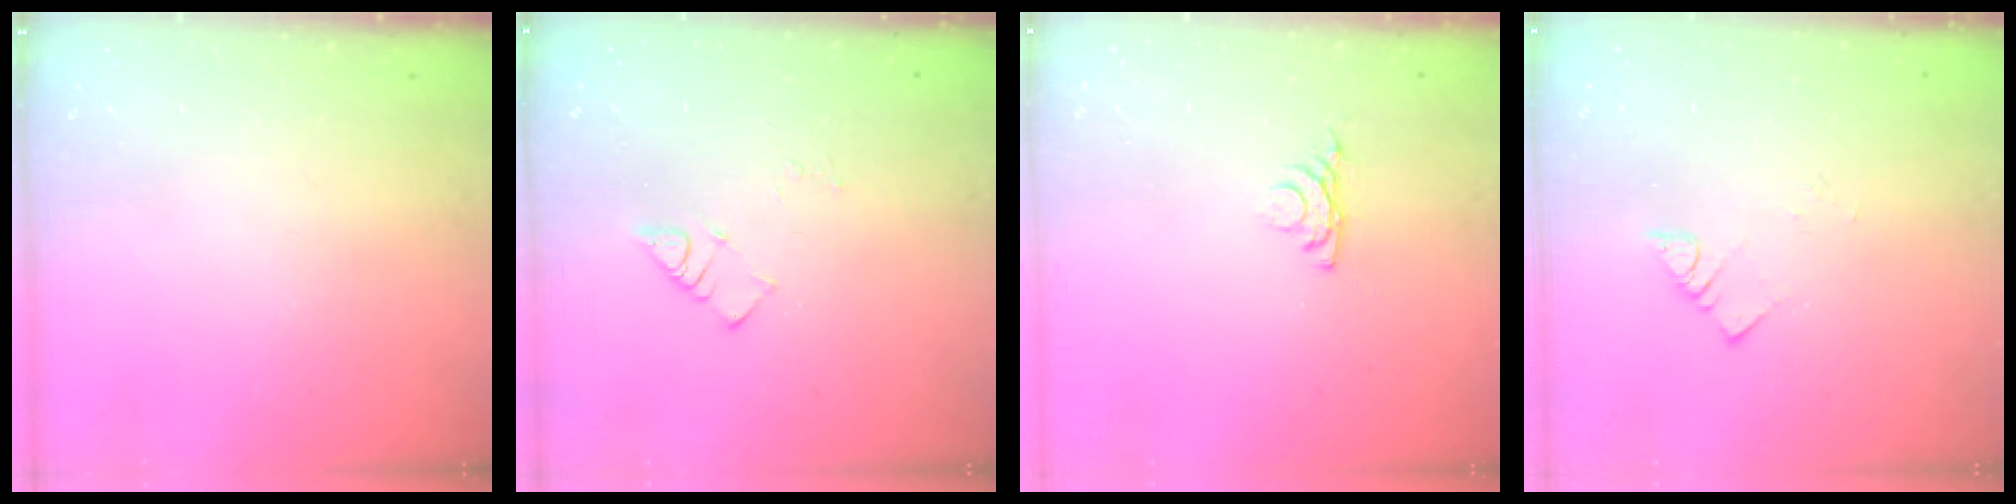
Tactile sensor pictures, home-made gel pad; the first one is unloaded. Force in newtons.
{"total": 4.1, "press": 4.0, "slide": 0.7}
{"total": 4.3, "press": 4.2, "slide": 0.8}
{"total": 1.9, "press": 1.9, "slide": 0.1}